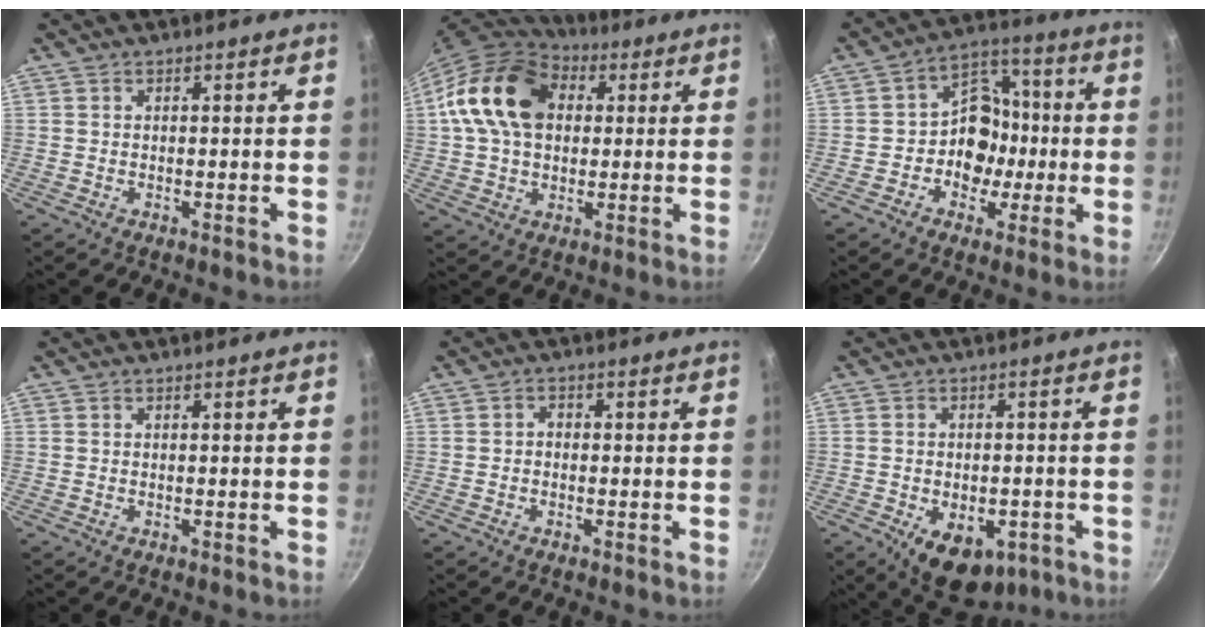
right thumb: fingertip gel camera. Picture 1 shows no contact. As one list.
[{"total": 17.6, "force": [3.4, 12.9, 11.6], "torque": [-0.190, 0.019, 0.045]}, {"total": 11.5, "force": [-1.3, 9.4, 6.4], "torque": [-0.036, 0.033, -0.034]}, {"total": 0.0}, {"total": 1.4, "force": [-0.4, 1.1, 0.7], "torque": [-0.009, 0.008, -0.009]}, {"total": 11.6, "force": [-4.6, 7.1, 8.0], "torque": [-0.080, 0.005, -0.048]}]